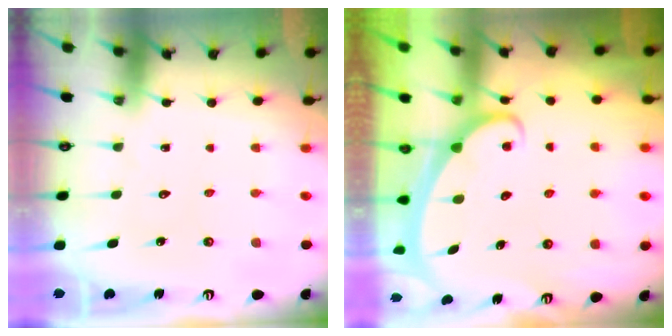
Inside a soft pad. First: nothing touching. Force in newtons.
{"total": 2.3, "press": 2.3, "slide": 0.3}